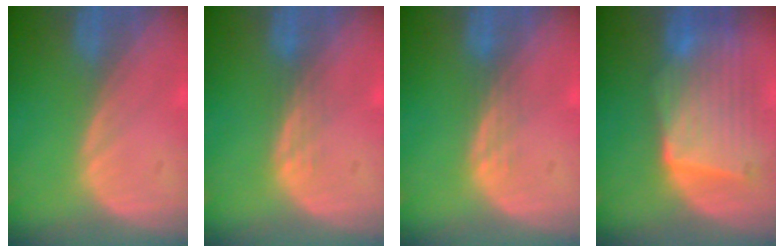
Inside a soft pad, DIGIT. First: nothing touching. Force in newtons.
{"total": 1.8, "press": 1.7, "slide": 0.2}
{"total": 1.8, "press": 1.7, "slide": 0.2}
{"total": 9.6, "press": 8.7, "slide": 4.1}